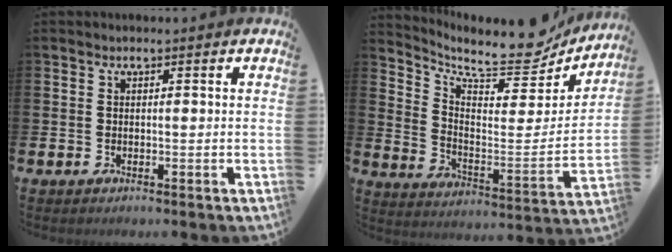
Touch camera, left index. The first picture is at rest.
{"total": 10.0, "force": [8.7, 3.0, 3.8], "torque": [-0.071, -0.078, 0.143]}